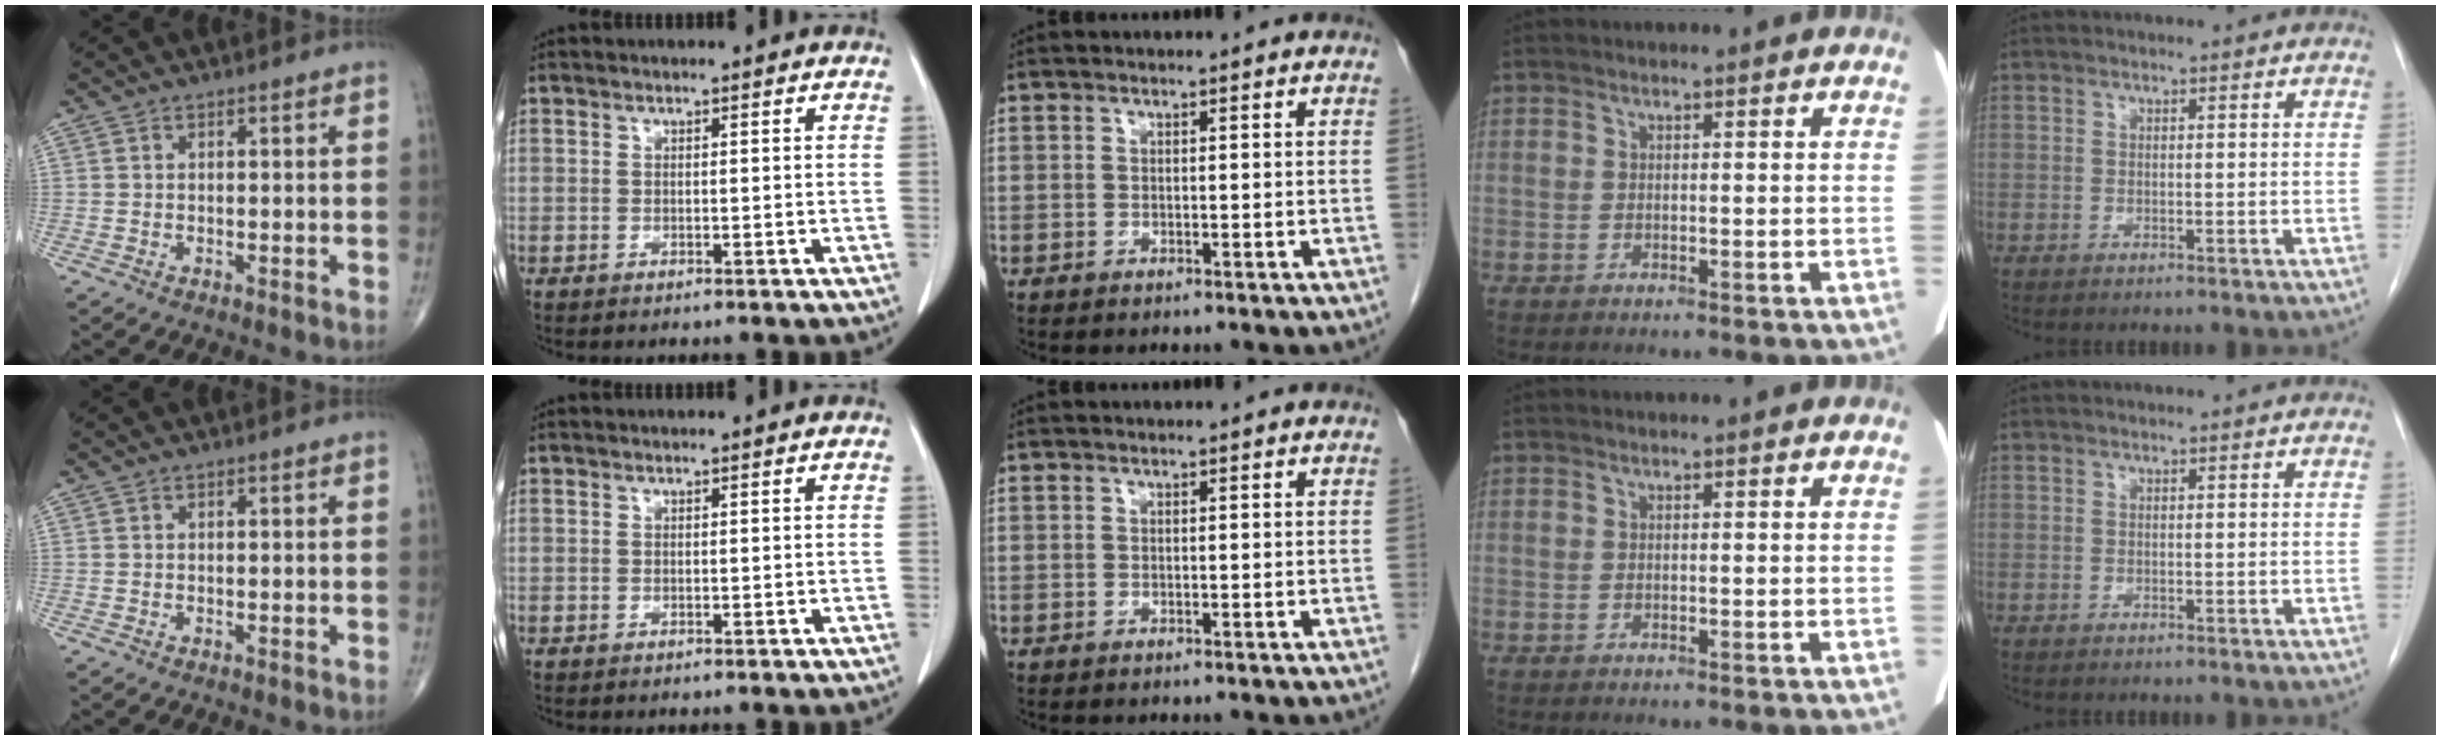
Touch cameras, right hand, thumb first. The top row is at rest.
{}